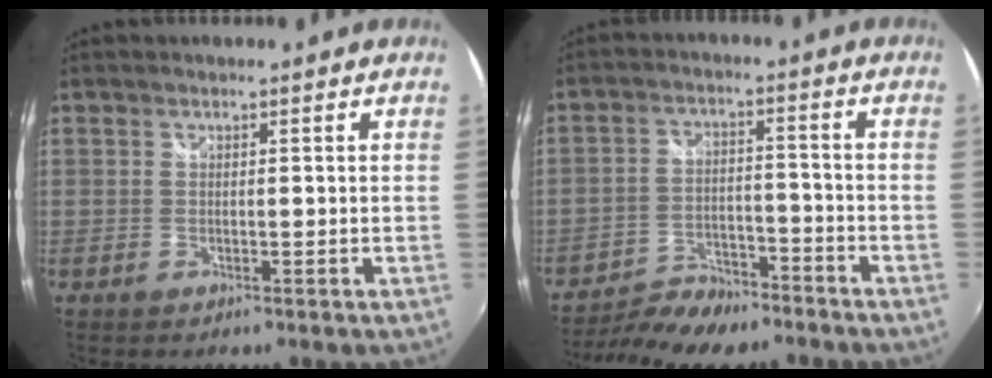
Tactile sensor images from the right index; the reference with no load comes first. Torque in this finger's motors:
{"motor_torque": [0.35, -0.31, 0.20, 0.03]}